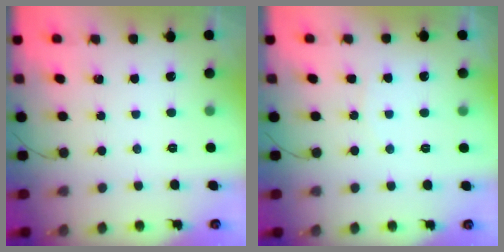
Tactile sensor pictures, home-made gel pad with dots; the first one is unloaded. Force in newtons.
{"total": 3.3, "press": 3.3, "slide": 0.3}